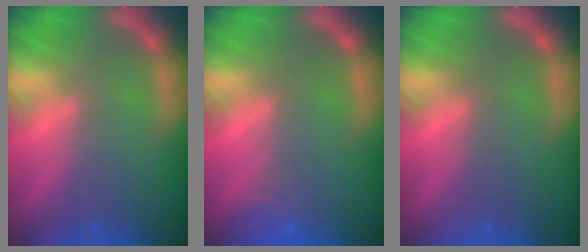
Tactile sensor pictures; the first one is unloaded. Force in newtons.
{"total": 2.4}
{"total": 0.0}